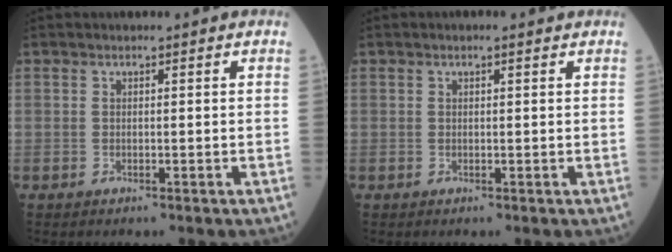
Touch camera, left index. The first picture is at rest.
{"total": 1.0, "force": [0.6, 0.2, 0.7], "torque": [-0.014, 0.006, 0.008]}